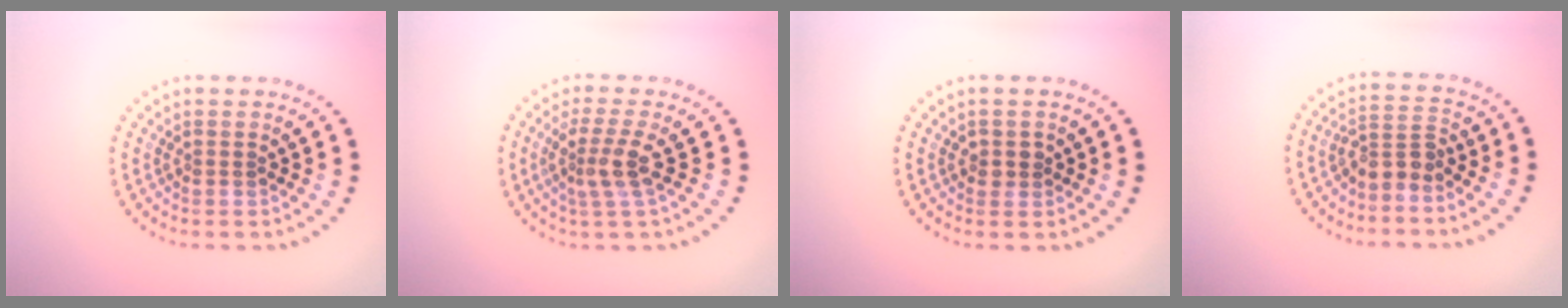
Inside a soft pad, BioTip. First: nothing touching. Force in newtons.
{"total": 2.9, "press": 2.3, "slide": 1.8}
{"total": 1.1, "press": 1.0, "slide": 0.5}
{"total": 2.5, "press": 1.8, "slide": 1.7}